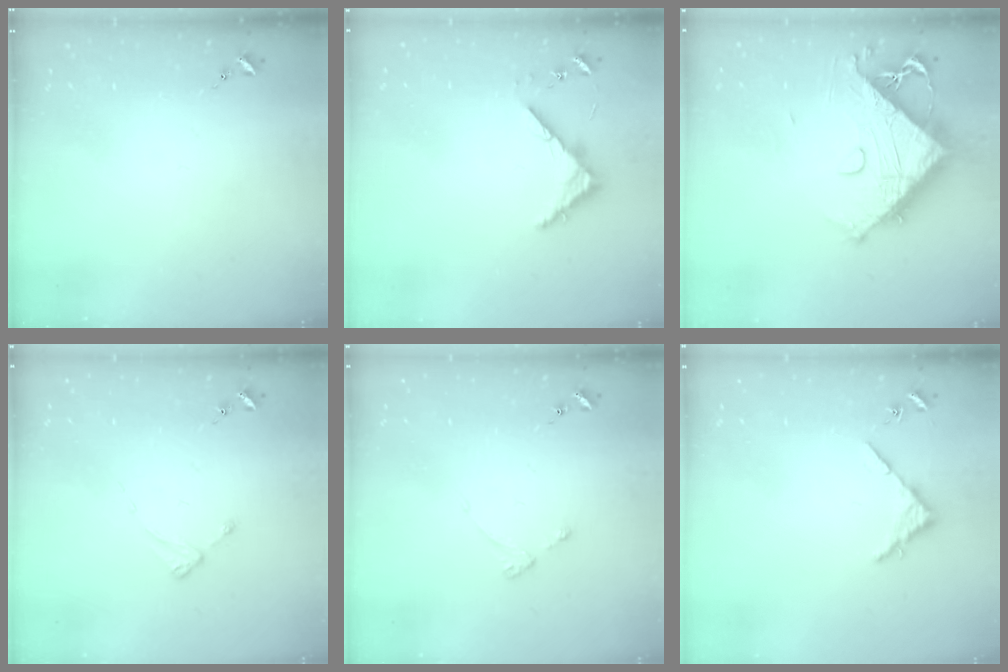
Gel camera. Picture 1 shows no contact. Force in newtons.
{"total": 4.6, "press": 4.6, "slide": 0.4}
{"total": 13.1, "press": 13.0, "slide": 1.5}
{"total": 2.4, "press": 2.4, "slide": 0.3}
{"total": 2.7, "press": 2.6, "slide": 0.5}
{"total": 3.4, "press": 3.4, "slide": 0.4}